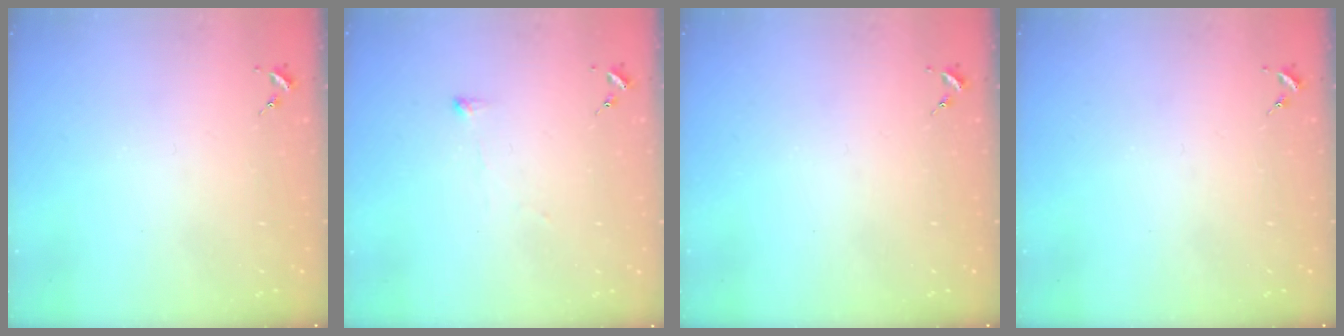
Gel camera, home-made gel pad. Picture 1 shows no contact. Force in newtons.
{"total": 2.8, "press": 2.7, "slide": 0.5}
{"total": 0.0}
{"total": 0.0}